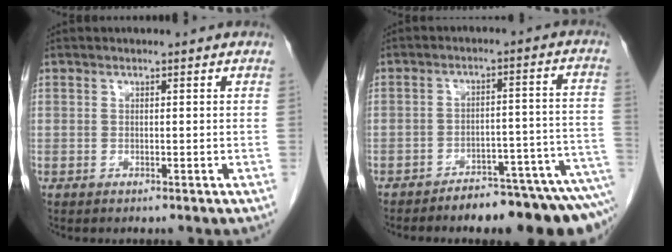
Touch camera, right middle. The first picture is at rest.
{"total": 13.3, "force": [-11.8, 1.7, 5.9], "torque": [-0.024, 0.035, -0.153]}